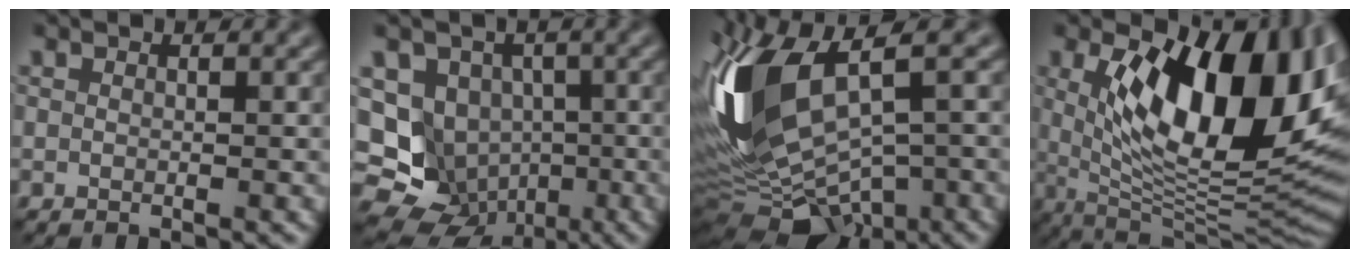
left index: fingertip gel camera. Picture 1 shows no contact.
{"total": 13.2, "force": [-3.2, 11.9, 4.8], "torque": [-0.099, -0.006, -0.057]}
{"total": 13.2, "force": [-1.2, 6.9, 11.1], "torque": [-0.243, -0.007, -0.006]}
{"total": 15.5, "force": [3.4, 7.2, 13.3], "torque": [-0.182, -0.014, 0.055]}